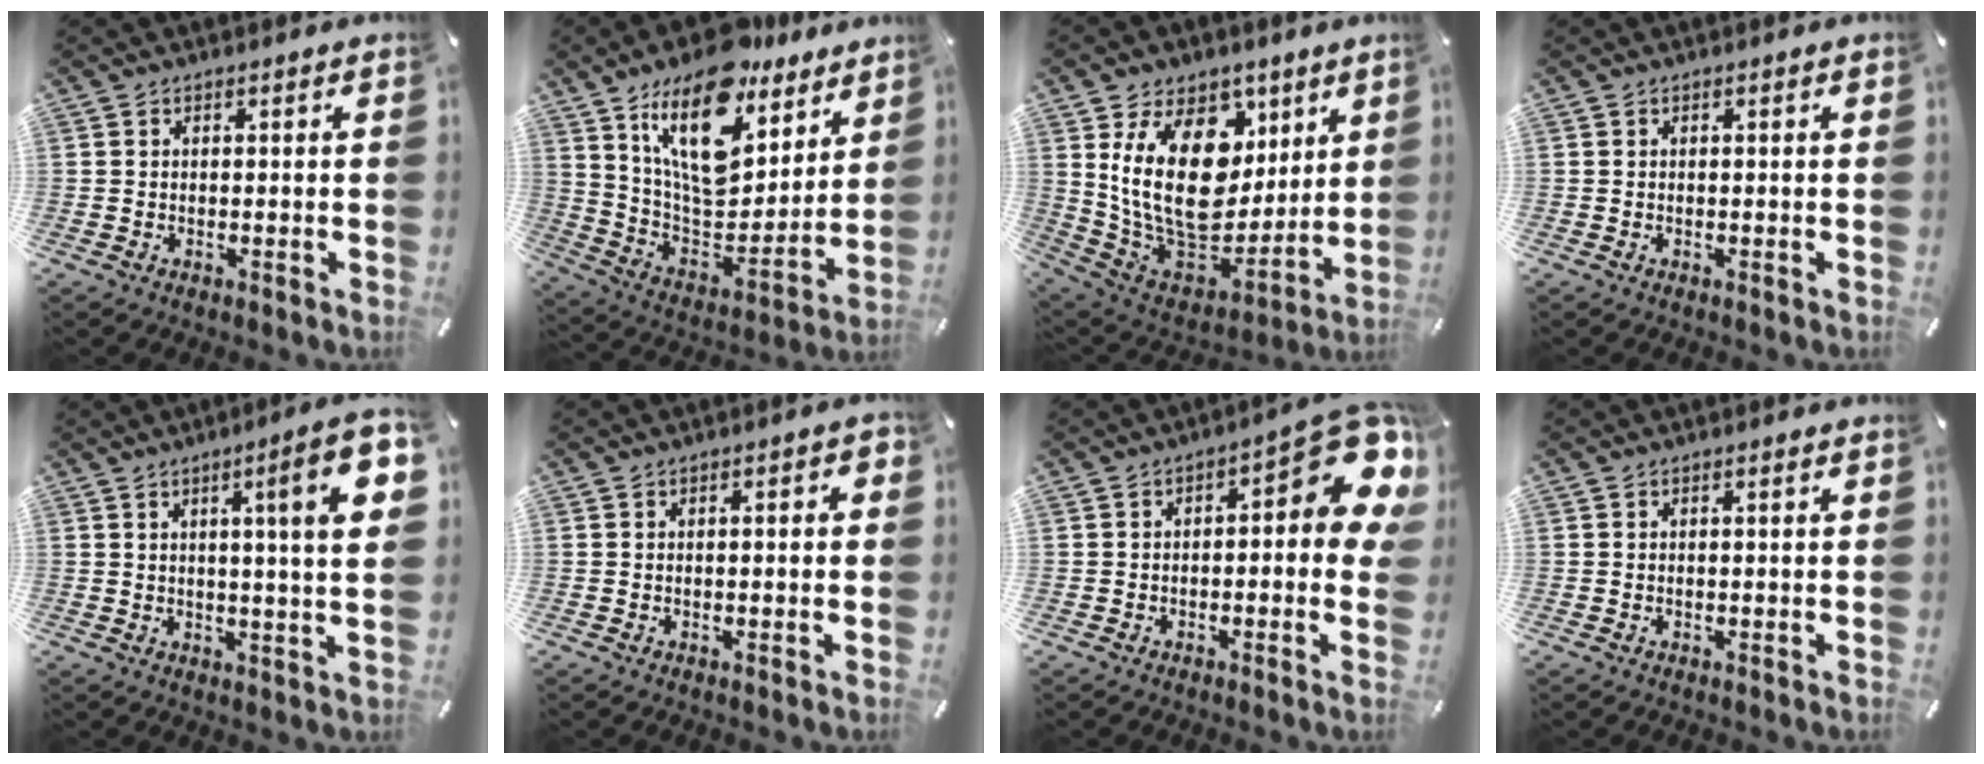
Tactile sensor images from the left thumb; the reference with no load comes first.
{"total": 20.7, "force": [13.3, 10.2, 12.2], "torque": [-0.219, -0.098, 0.229]}
{"total": 22.4, "force": [5.9, 15.7, 14.8], "torque": [-0.275, -0.050, 0.110]}
{"total": 0.0}
{"total": 14.3, "force": [4.5, 1.7, 13.5], "torque": [-0.195, -0.017, 0.059]}
{"total": 2.1, "force": [0.0, 0.7, 2.0], "torque": [-0.028, 0.001, -0.003]}
{"total": 14.1, "force": [4.2, 5.3, 12.4], "torque": [-0.144, -0.043, 0.067]}
{"total": 0.7, "force": [0.1, 0.0, 0.7], "torque": [-0.011, 0.000, 0.001]}